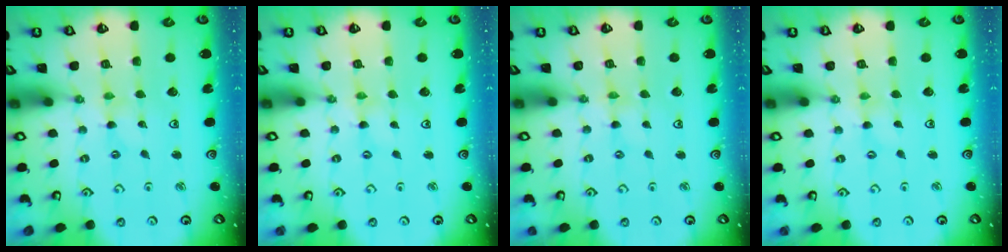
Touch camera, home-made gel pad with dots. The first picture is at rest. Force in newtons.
{"total": 0.0}
{"total": 0.0}
{"total": 0.0}